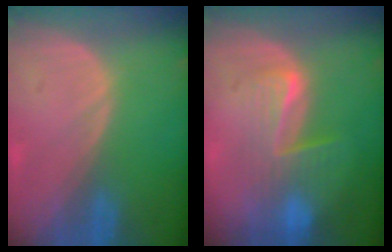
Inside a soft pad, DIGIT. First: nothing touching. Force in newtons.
{"total": 6.5, "press": 6.3, "slide": 1.2}